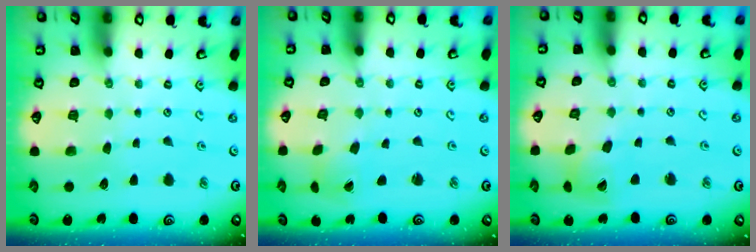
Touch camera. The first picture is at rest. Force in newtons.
{"total": 1.2, "press": 1.2, "slide": 0.2}
{"total": 8.7, "press": 8.7, "slide": 1.0}